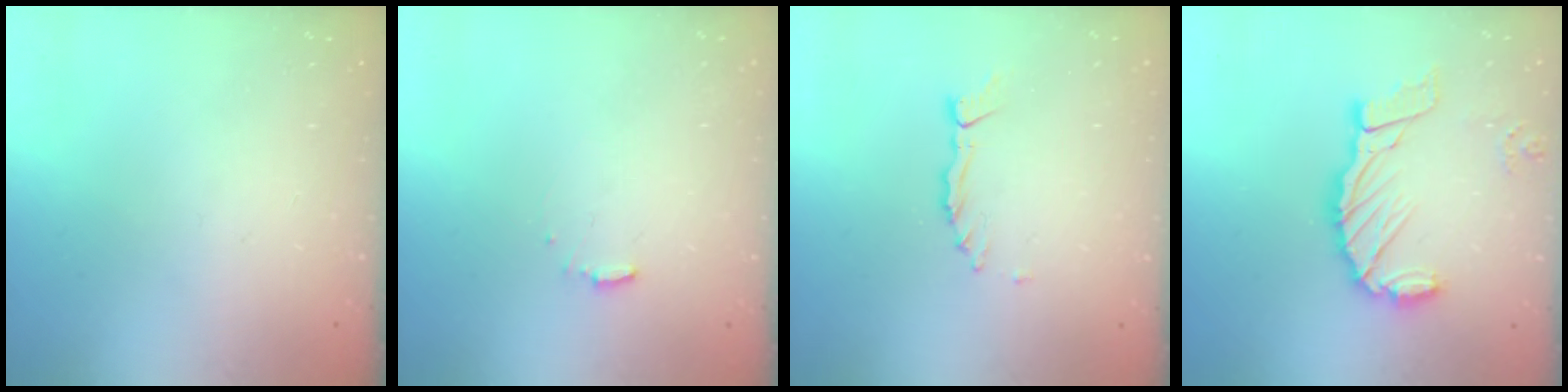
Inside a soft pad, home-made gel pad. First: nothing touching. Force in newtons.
{"total": 6.0, "press": 6.0, "slide": 0.6}
{"total": 0.9, "press": 0.9, "slide": 0.1}
{"total": 12.9, "press": 12.8, "slide": 1.6}